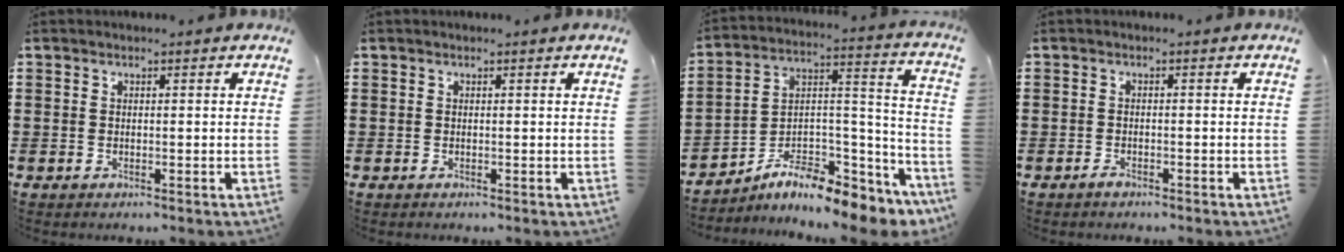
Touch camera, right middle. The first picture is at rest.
{"total": 0.0}
{"total": 9.3, "force": [-8.1, 1.9, 4.2], "torque": [-0.073, 0.007, -0.159]}
{"total": 1.1, "force": [-0.9, 0.3, 0.4], "torque": [-0.011, -0.004, -0.018]}